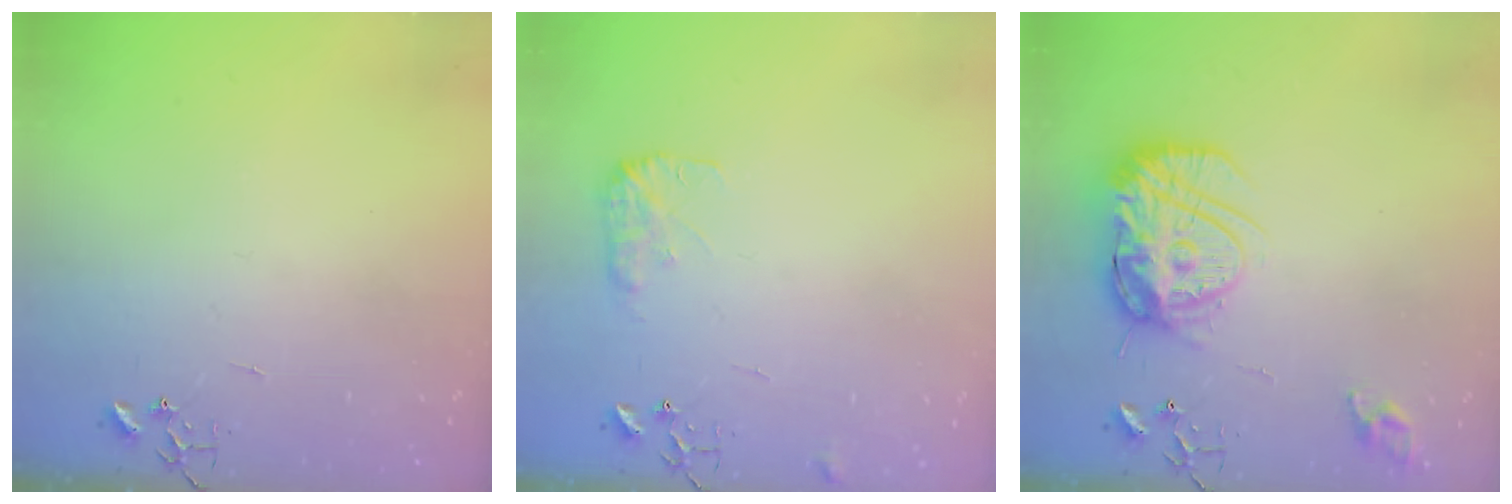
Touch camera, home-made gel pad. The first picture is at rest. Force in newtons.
{"total": 8.3, "press": 8.3, "slide": 0.2}
{"total": 17.6, "press": 17.5, "slide": 1.6}